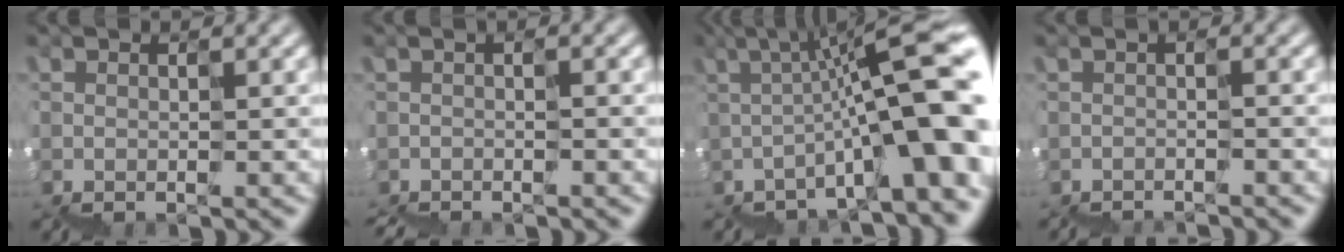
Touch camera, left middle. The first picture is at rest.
{"total": 2.2, "force": [-2.0, 0.3, 0.7], "torque": [-0.003, 0.002, -0.018]}
{"total": 13.9, "force": [-1.6, 3.5, 13.3], "torque": [-0.151, 0.038, -0.014]}
{"total": 2.1, "force": [-2.1, -0.1, 0.0], "torque": [0.008, 0.001, -0.027]}